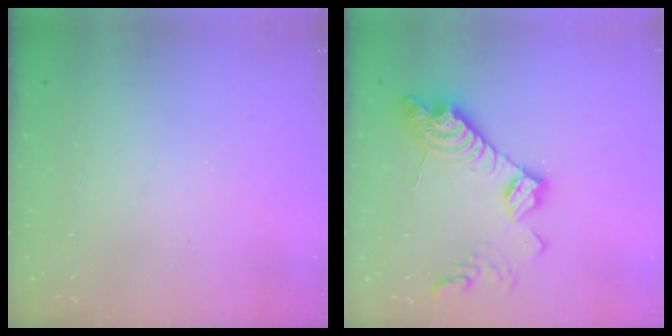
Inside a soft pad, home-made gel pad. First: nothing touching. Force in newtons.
{"total": 17.0, "press": 17.0, "slide": 1.1}